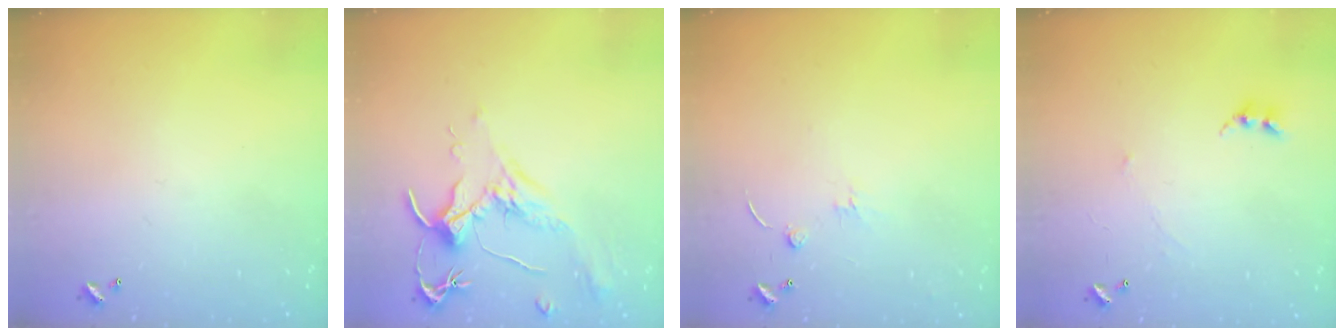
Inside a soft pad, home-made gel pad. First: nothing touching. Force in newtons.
{"total": 1.8, "press": 1.7, "slide": 0.6}
{"total": 1.3, "press": 1.2, "slide": 0.5}
{"total": 0.9, "press": 0.8, "slide": 0.5}